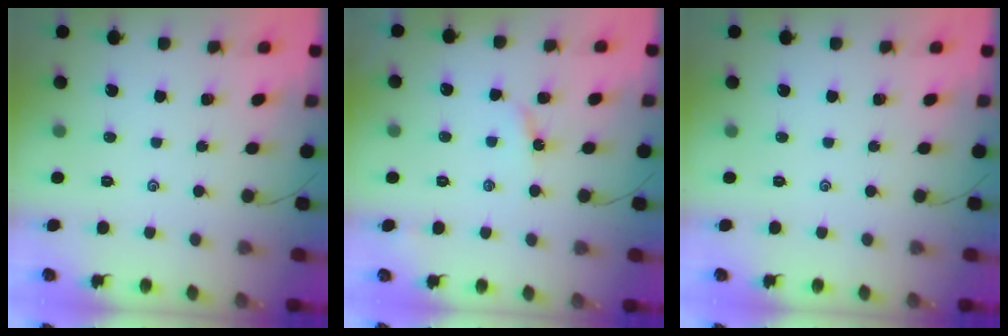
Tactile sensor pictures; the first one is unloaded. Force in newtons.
{"total": 3.6, "press": 3.6, "slide": 0.2}
{"total": 0.0}